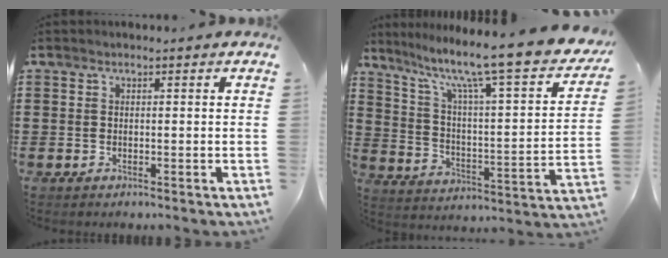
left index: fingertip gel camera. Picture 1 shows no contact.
{"total": 11.4, "force": [9.0, 0.2, 6.9], "torque": [-0.149, -0.073, 0.139]}